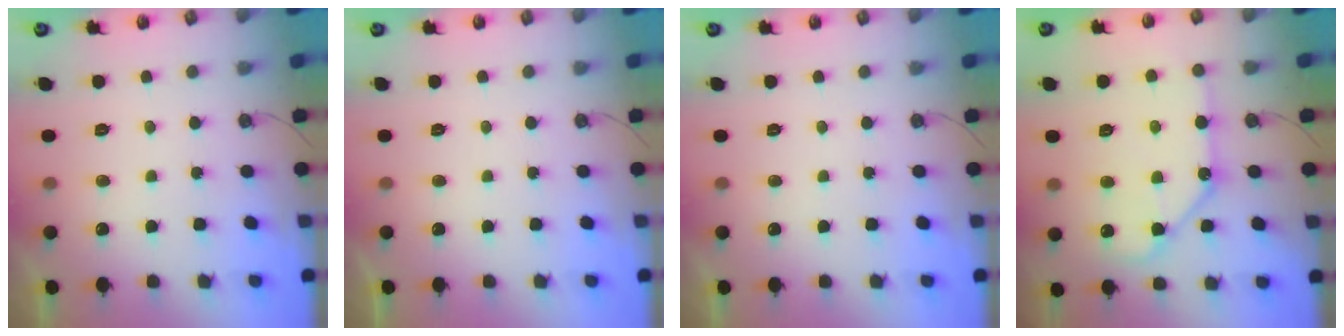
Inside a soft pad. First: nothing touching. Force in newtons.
{"total": 0.0}
{"total": 0.0}
{"total": 12.8, "press": 12.7, "slide": 1.3}